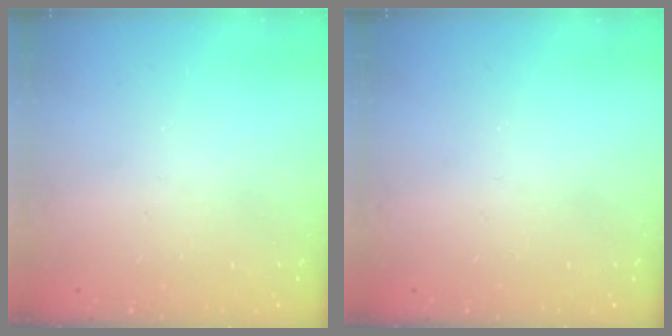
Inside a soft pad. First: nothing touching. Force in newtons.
{"total": 0.0}